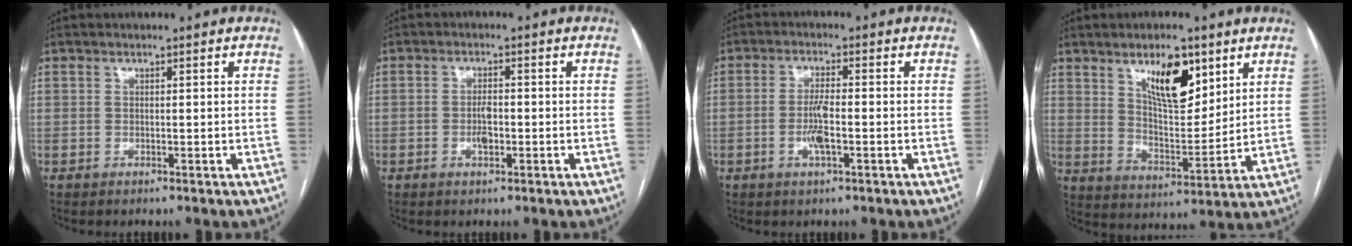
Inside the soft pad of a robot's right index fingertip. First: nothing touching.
{"total": 2.6, "force": [-0.7, 1.0, 2.3], "torque": [-0.042, 0.002, -0.011]}
{"total": 4.3, "force": [-1.2, 0.7, 4.0], "torque": [-0.083, -0.002, -0.021]}
{"total": 10.7, "force": [6.0, 3.7, 8.1], "torque": [-0.139, -0.002, 0.112]}